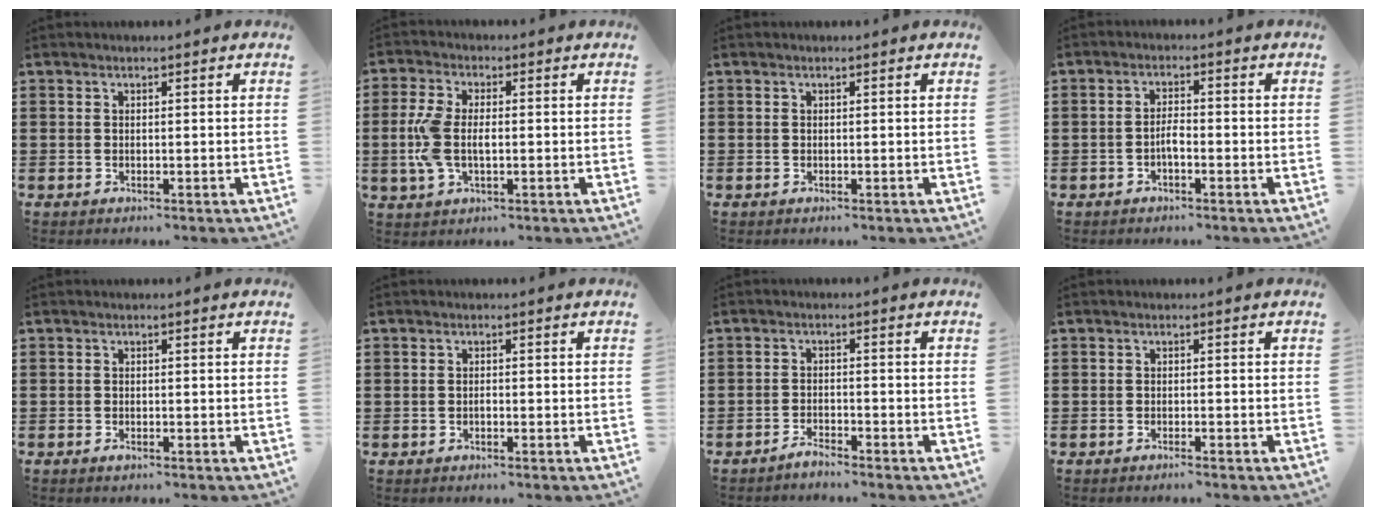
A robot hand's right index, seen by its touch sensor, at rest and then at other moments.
{"total": 6.4, "force": [-0.4, 3.4, 5.4], "torque": [-0.142, -0.007, -0.018]}
{"total": 0.0}
{"total": 2.2, "force": [-1.0, 0.8, 1.8], "torque": [-0.043, 0.002, -0.022]}
{"total": 0.7, "force": [-0.6, 0.2, 0.3], "torque": [-0.009, -0.004, -0.012]}
{"total": 0.7, "force": [-0.3, 0.5, 0.4], "torque": [-0.010, 0.001, -0.006]}
{"total": 2.0, "force": [-1.9, 0.0, 0.3], "torque": [-0.010, 0.003, -0.038]}
{"total": 0.9, "force": [-0.8, -0.1, 0.3], "torque": [-0.007, -0.003, -0.016]}